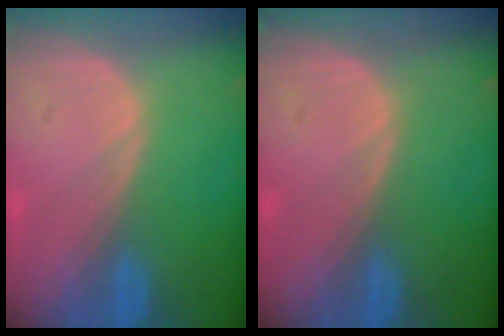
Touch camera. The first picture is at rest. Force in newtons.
{"total": 0.0}